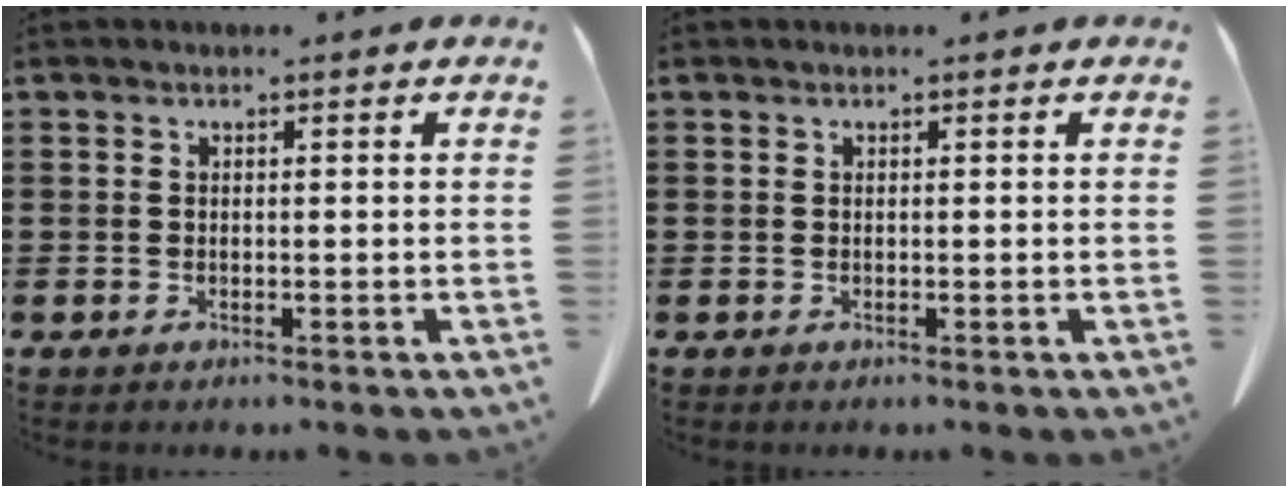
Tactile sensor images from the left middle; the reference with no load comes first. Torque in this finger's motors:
{"motor_torque": [-0.21, 0.03, -0.02, -0.01]}